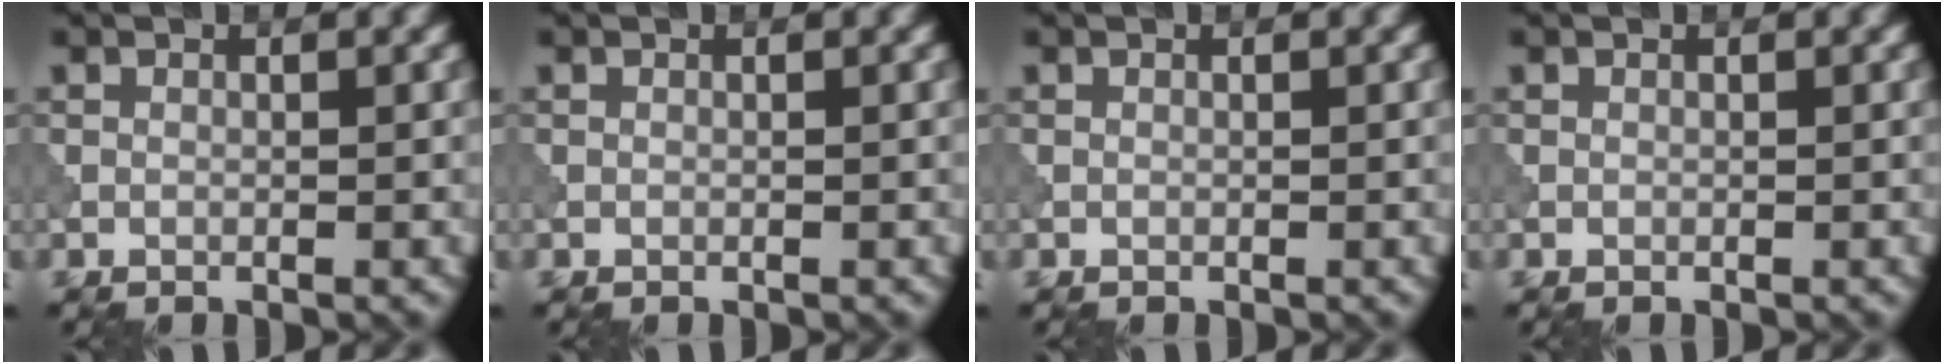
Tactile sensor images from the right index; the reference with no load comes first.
{"total": 0.0}
{"total": 0.0}
{"total": 0.0}